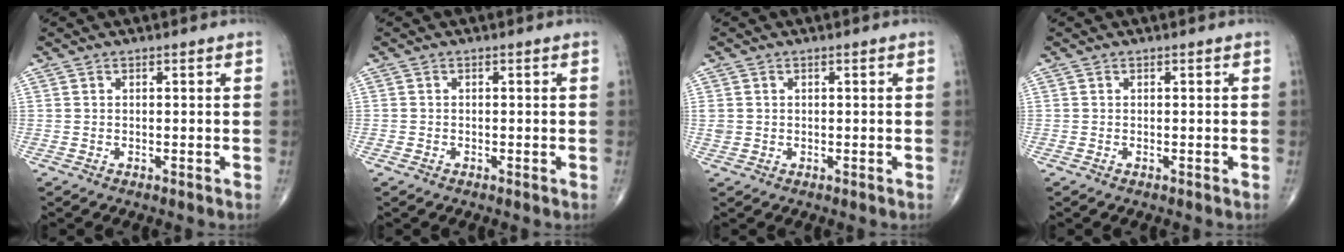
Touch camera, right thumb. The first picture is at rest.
{"total": 0.5, "force": [-0.3, 0.4, 0.1], "torque": [-0.002, 0.001, -0.009]}
{"total": 1.7, "force": [0.1, 1.6, 0.7], "torque": [-0.012, 0.003, 0.009]}
{"total": 0.0}